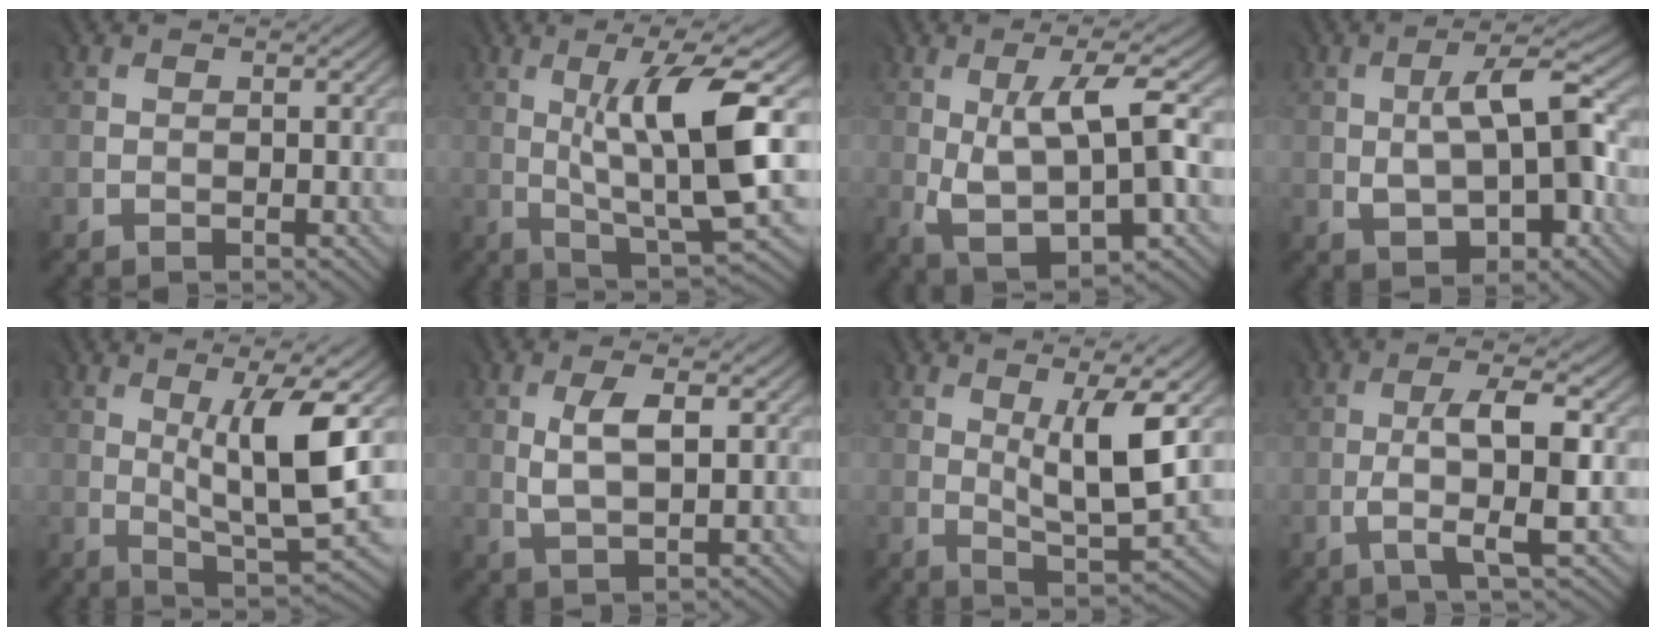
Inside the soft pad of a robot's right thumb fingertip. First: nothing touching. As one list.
[{"total": 10.6, "force": [1.3, 1.7, 10.4], "torque": [-0.171, 0.008, 0.028]}, {"total": 9.1, "force": [0.0, 2.7, 8.6], "torque": [-0.164, -0.001, 0.006]}, {"total": 7.8, "force": [-0.5, 3.6, 7.0], "torque": [-0.118, 0.008, -0.005]}, {"total": 10.0, "force": [1.7, 1.9, 9.6], "torque": [-0.162, -0.002, 0.035]}, {"total": 3.8, "force": [1.0, 1.3, 3.5], "torque": [-0.076, -0.001, 0.025]}, {"total": 7.8, "force": [1.7, 1.7, 7.4], "torque": [-0.128, -0.002, 0.037]}, {"total": 6.0, "force": [-0.9, 0.9, 5.8], "torque": [-0.100, 0.009, -0.018]}]